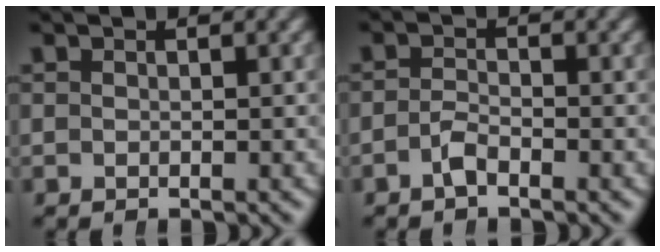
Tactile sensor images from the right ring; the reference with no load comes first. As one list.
[{"total": 1.5, "force": [-1.3, 0.3, 0.5], "torque": [-0.018, -0.009, -0.024]}]